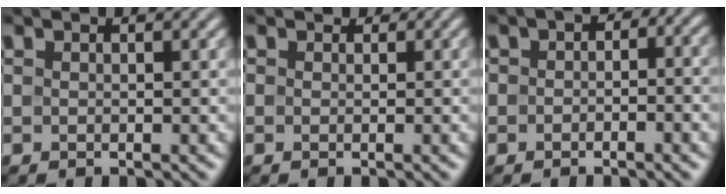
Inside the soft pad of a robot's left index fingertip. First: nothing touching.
{"total": 1.4, "force": [0.8, 1.1, 0.4], "torque": [-0.006, 0.008, -0.002]}
{"total": 7.5, "force": [0.9, 5.2, 5.4], "torque": [-0.037, 0.009, -0.005]}